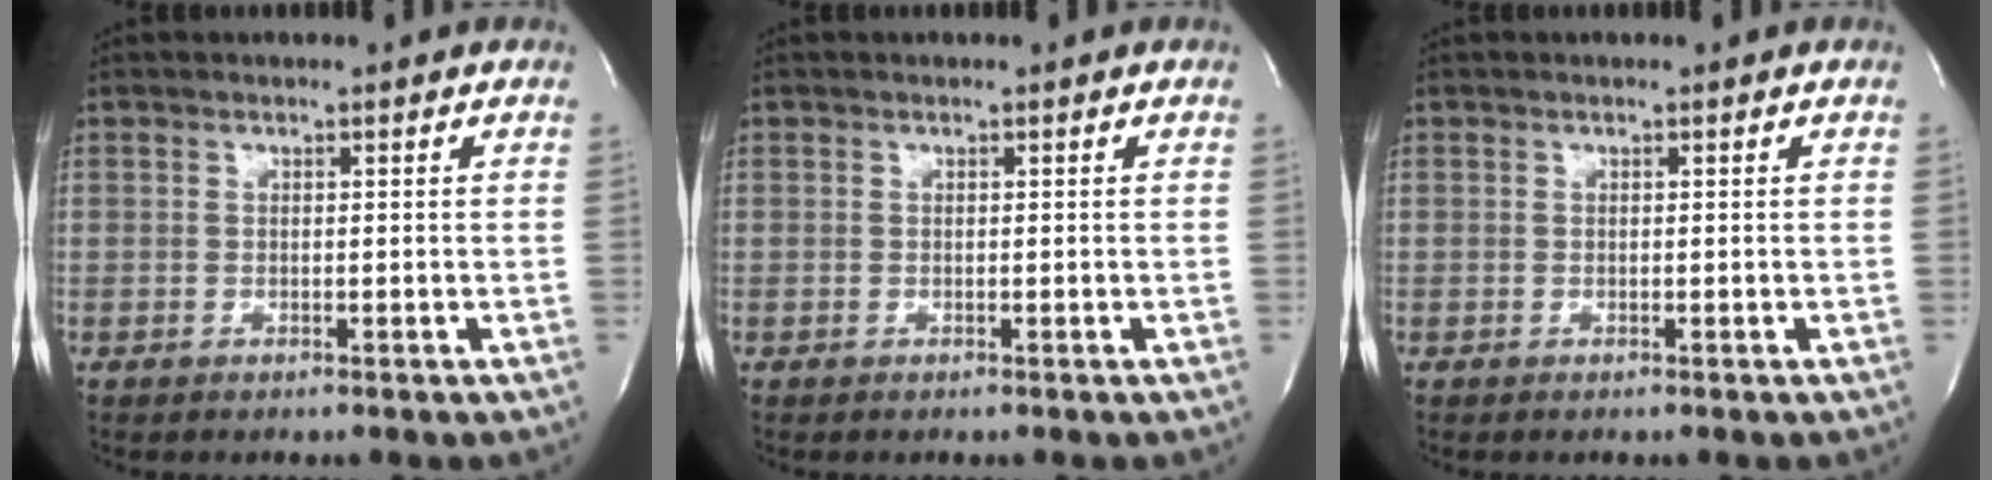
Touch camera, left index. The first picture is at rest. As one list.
[{"total": 0.0}, {"total": 0.0}]